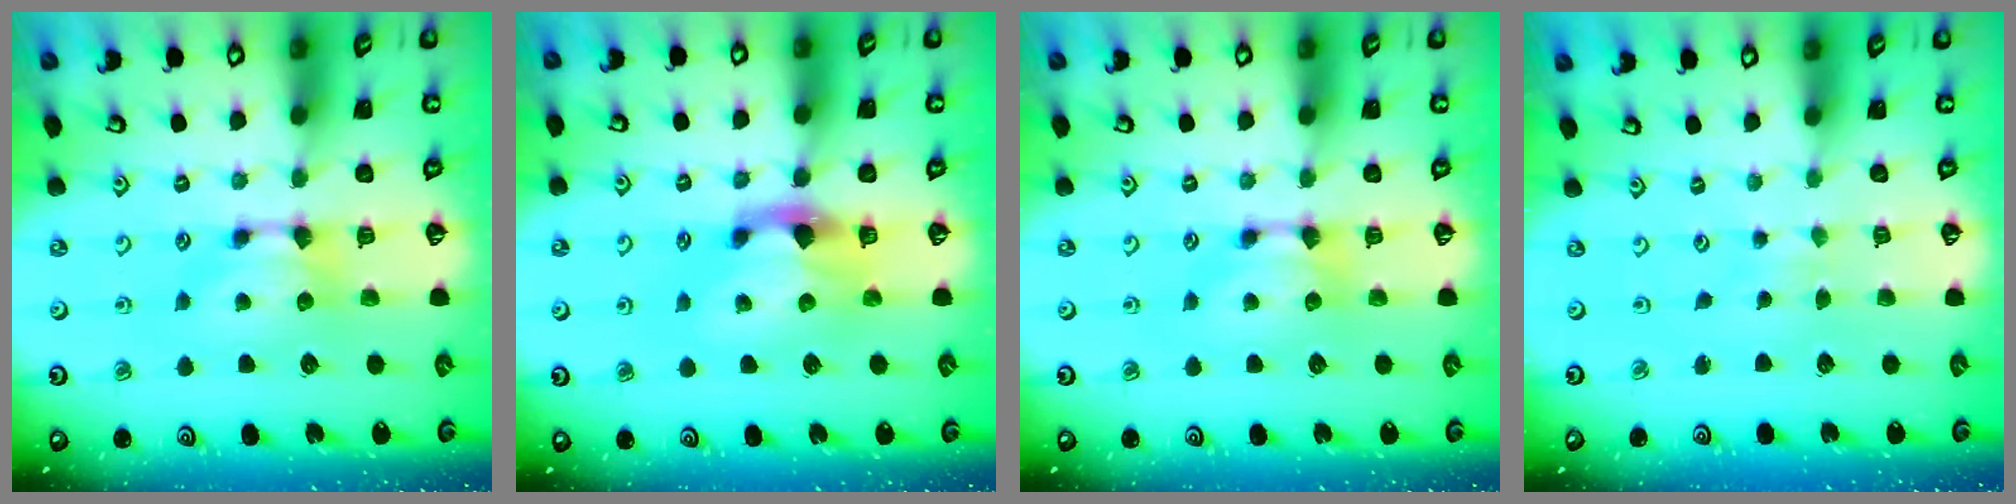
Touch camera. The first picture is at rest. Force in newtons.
{"total": 3.0, "press": 2.6, "slide": 1.4}
{"total": 0.0}
{"total": 5.2, "press": 5.2, "slide": 0.2}